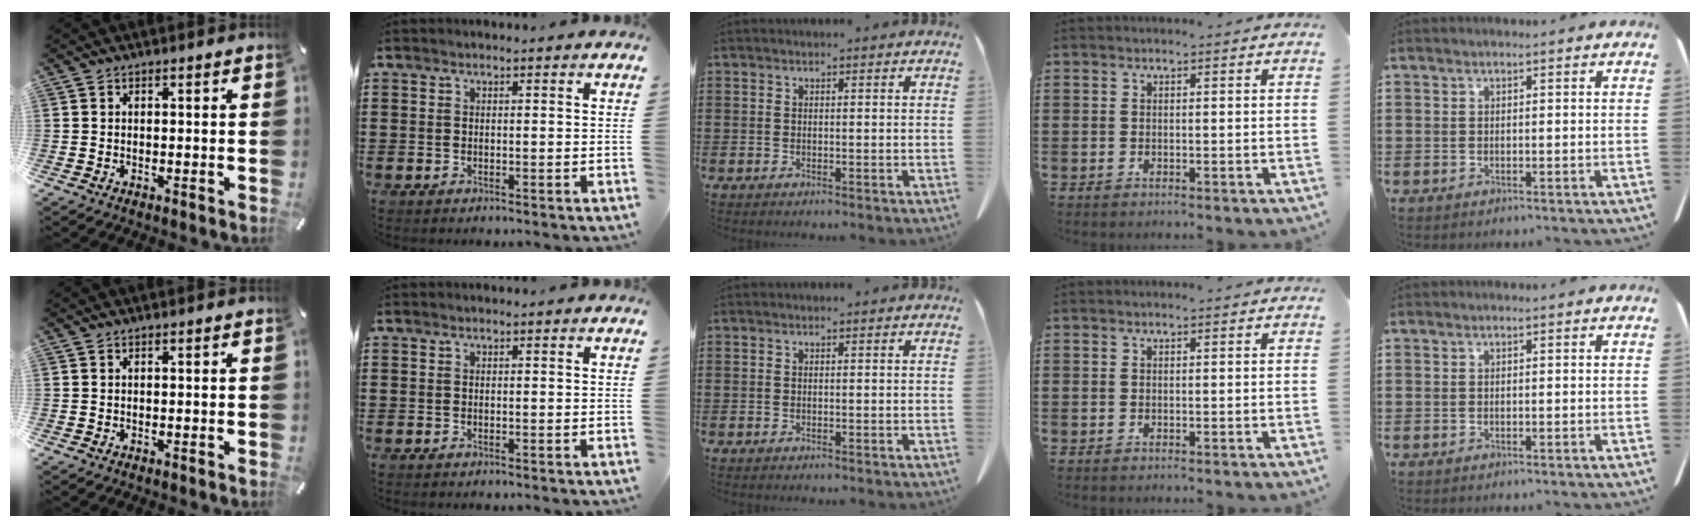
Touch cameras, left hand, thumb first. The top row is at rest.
{}